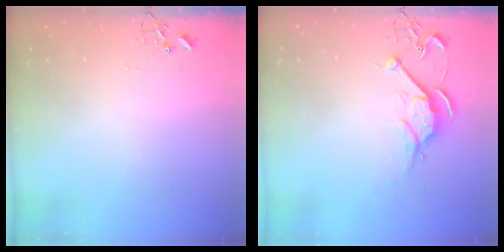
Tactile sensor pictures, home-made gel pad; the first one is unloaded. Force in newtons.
{"total": 7.9, "press": 7.8, "slide": 0.9}